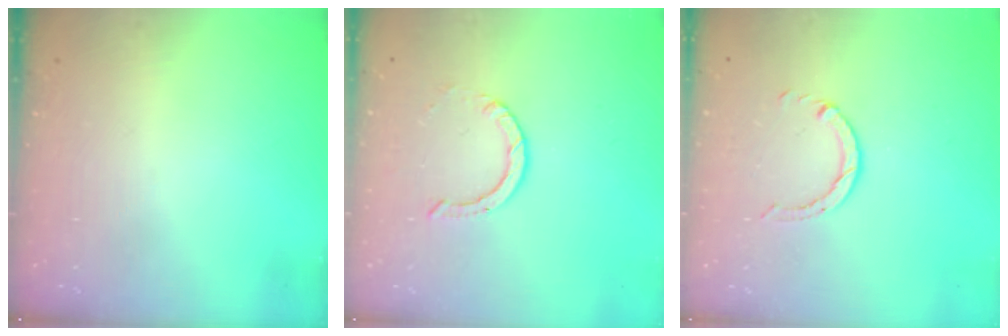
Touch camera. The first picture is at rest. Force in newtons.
{"total": 2.2, "press": 2.2, "slide": 0.2}
{"total": 3.5, "press": 3.5, "slide": 0.5}